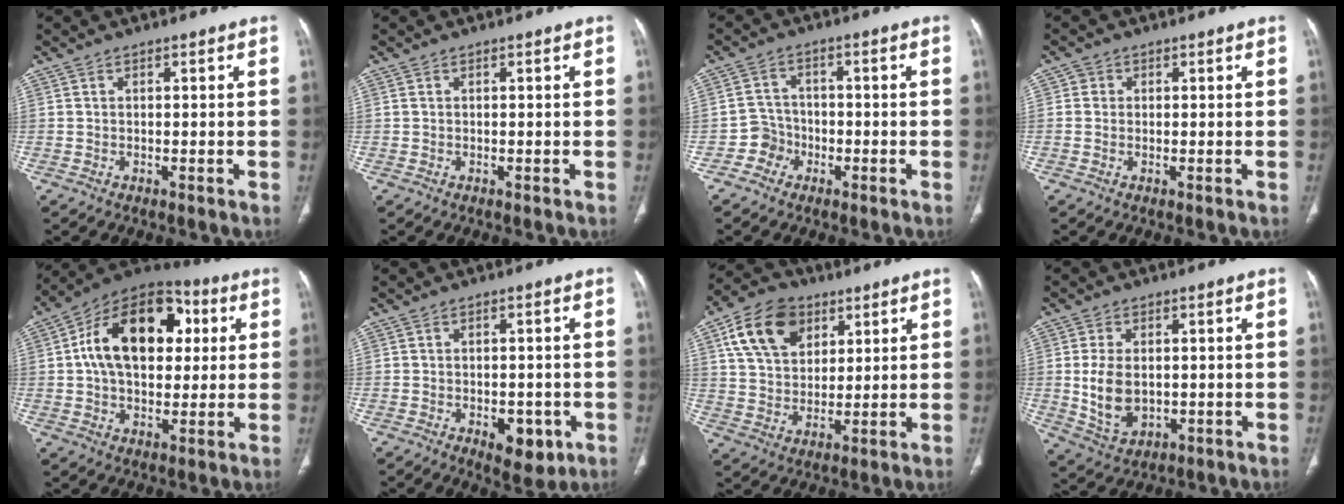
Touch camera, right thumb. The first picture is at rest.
{"total": 0.0}
{"total": 3.9, "force": [-2.0, 3.4, -0.1], "torque": [0.024, 0.017, -0.046]}
{"total": 1.4, "force": [0.2, 1.4, 0.3], "torque": [0.003, 0.003, 0.000]}
{"total": 20.8, "force": [4.1, 13.4, 15.4], "torque": [-0.221, 0.019, 0.058]}
{"total": 6.7, "force": [-2.4, 3.8, 5.0], "torque": [-0.044, 0.004, -0.019]}
{"total": 14.4, "force": [6.3, 10.0, 8.2], "torque": [-0.129, -0.010, 0.115]}
{"total": 9.0, "force": [0.0, 5.9, 6.8], "torque": [-0.120, -0.007, 0.014]}